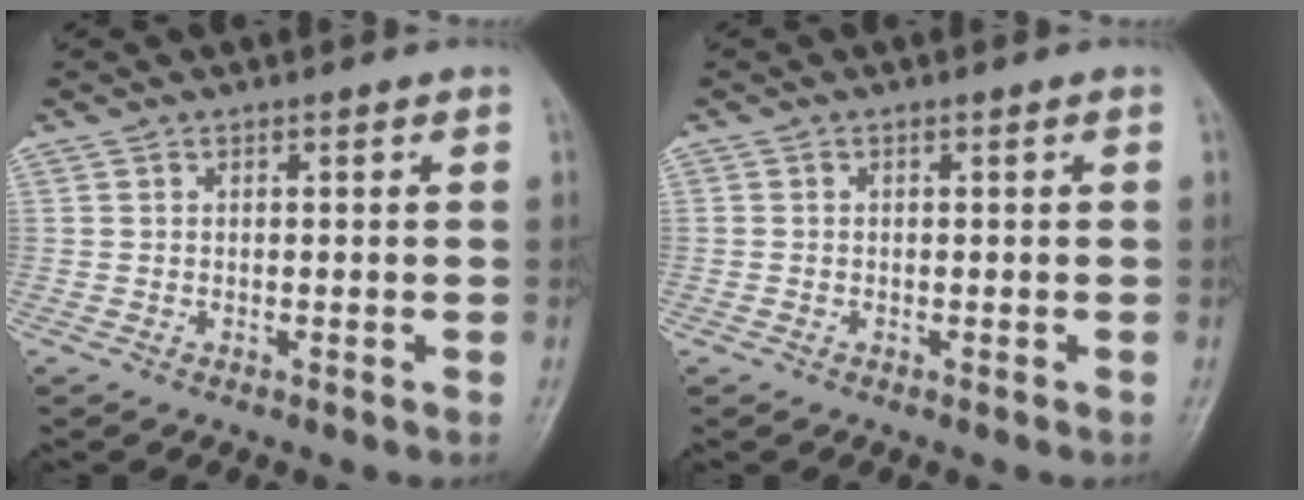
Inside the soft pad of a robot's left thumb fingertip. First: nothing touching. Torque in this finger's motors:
{"motor_torque": [-0.20, -0.27, -0.56, -0.23, -0.05]}